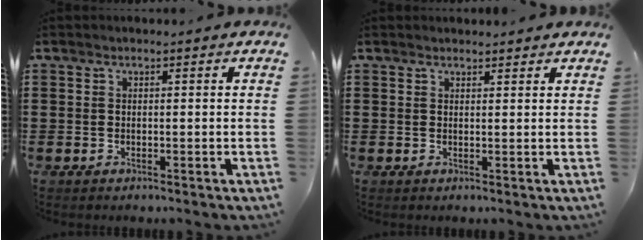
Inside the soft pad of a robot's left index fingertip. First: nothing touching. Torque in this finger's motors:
{"motor_torque": [-0.05, 0.00, 0.03, -0.01]}